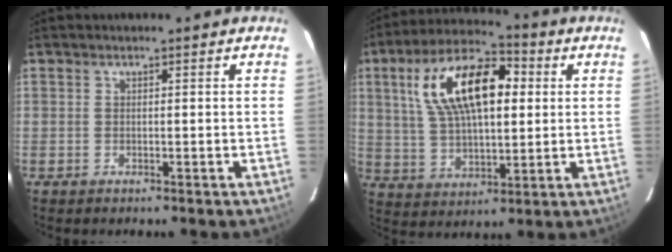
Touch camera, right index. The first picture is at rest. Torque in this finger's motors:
{"motor_torque": [1.31, 0.83, 1.05, 0.21]}